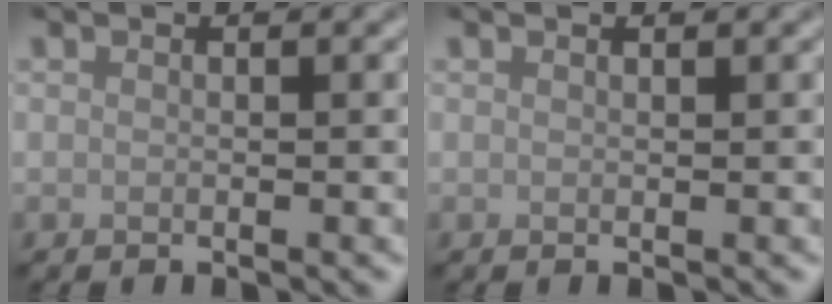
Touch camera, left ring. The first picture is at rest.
{"total": 0.0}